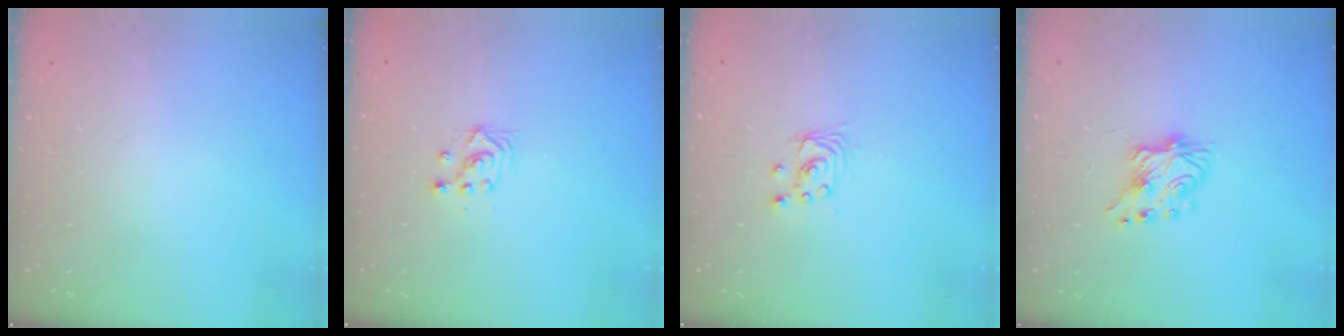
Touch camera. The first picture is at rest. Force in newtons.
{"total": 2.3, "press": 2.3, "slide": 0.1}
{"total": 2.9, "press": 2.9, "slide": 0.1}
{"total": 7.1, "press": 7.1, "slide": 0.5}